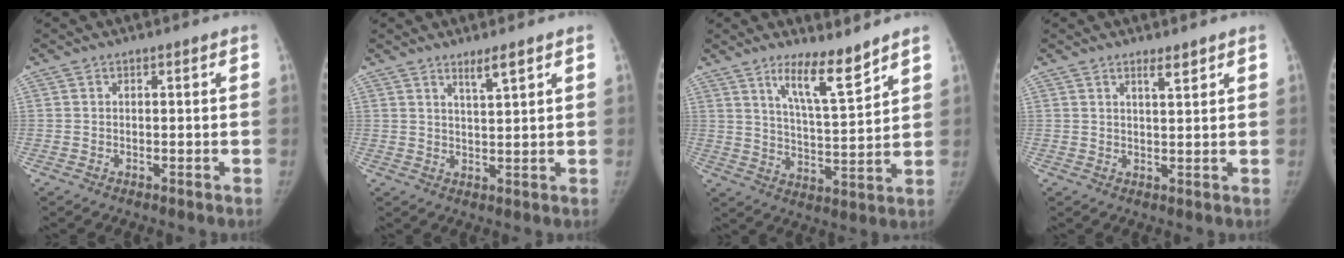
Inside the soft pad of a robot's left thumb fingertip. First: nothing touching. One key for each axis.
{"total": 3.2, "fx": 2.3, "fy": 0.2, "fz": 2.2, "tx": -0.038, "ty": -0.020, "tz": 0.043}
{"total": 9.3, "fx": 6.9, "fy": 1.4, "fz": 6.1, "tx": -0.096, "ty": -0.062, "tz": 0.125}
{"total": 2.3, "fx": 1.7, "fy": 0.4, "fz": 1.5, "tx": -0.021, "ty": -0.014, "tz": 0.030}